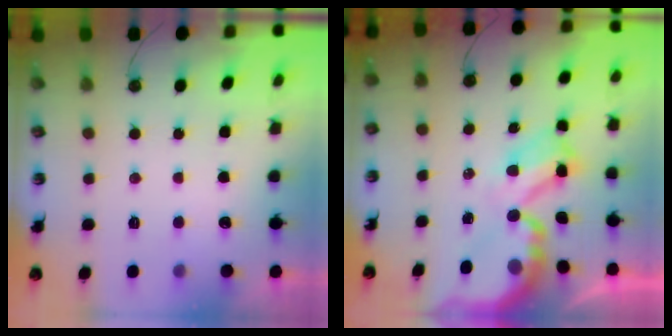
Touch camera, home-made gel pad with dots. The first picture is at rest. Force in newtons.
{"total": 9.7, "press": 9.6, "slide": 0.6}